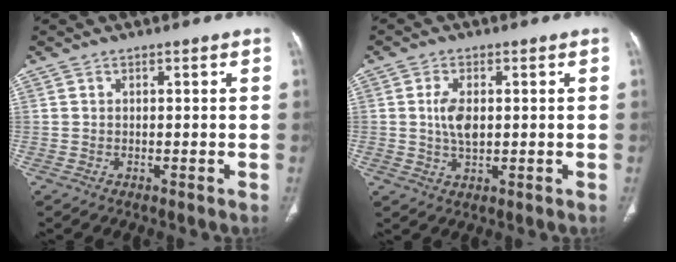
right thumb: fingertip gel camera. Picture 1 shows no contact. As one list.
[{"total": 5.1, "force": [0.5, 2.8, 4.3], "torque": [-0.082, -0.002, 0.012]}]